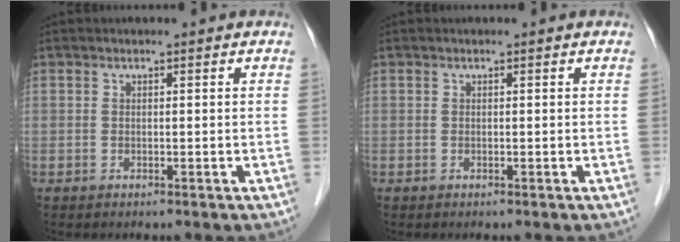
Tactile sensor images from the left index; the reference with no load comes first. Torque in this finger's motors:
{"motor_torque": [-0.01, -0.01, 0.00, 0.00]}